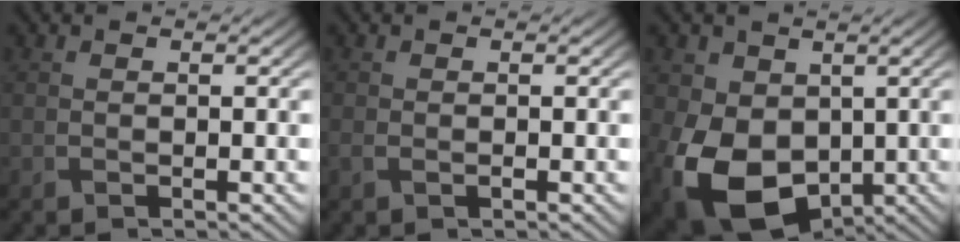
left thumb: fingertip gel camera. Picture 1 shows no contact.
{"total": 1.0, "force": [-0.4, 0.5, 0.7], "torque": [-0.021, -0.002, -0.005]}
{"total": 13.0, "force": [-2.3, 9.5, 8.6], "torque": [-0.196, -0.030, -0.033]}